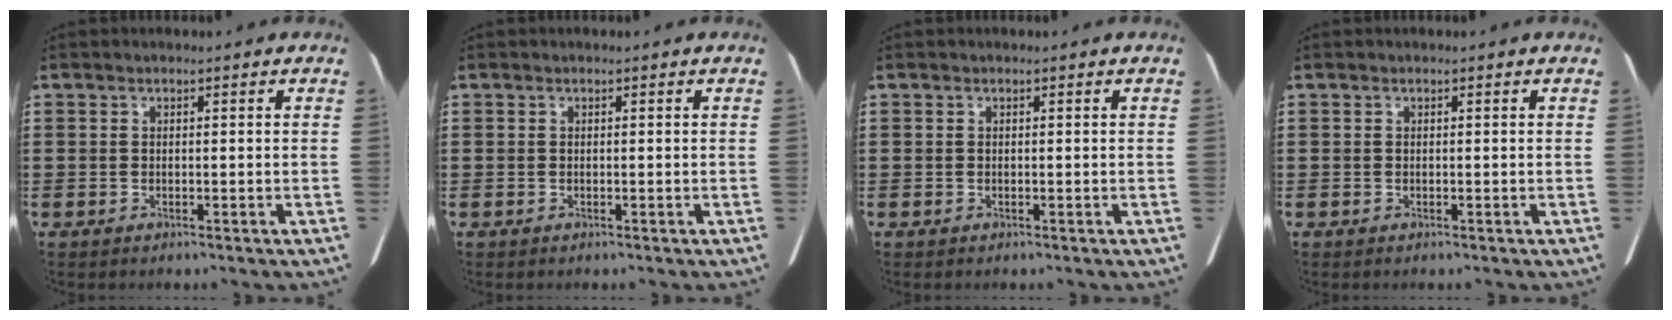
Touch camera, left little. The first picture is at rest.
{"total": 0.0}
{"total": 0.0}
{"total": 0.0}